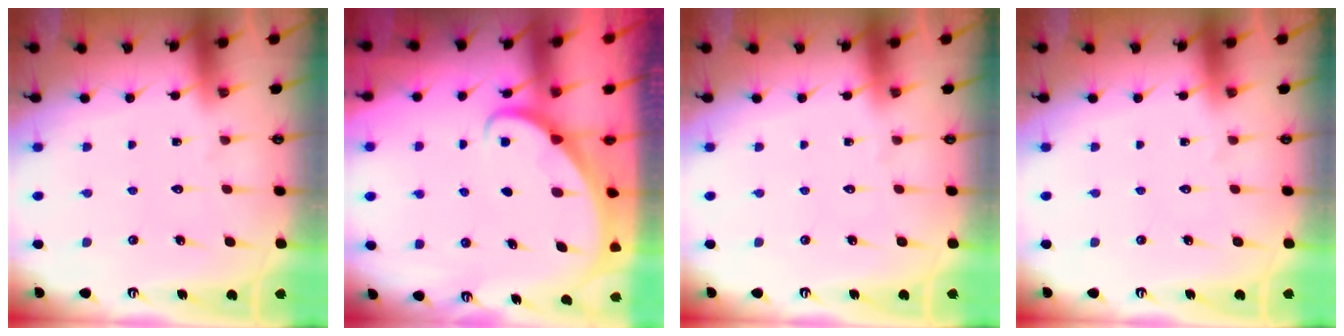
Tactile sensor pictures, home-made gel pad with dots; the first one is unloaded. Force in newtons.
{"total": 1.8, "press": 1.8, "slide": 0.2}
{"total": 0.0}
{"total": 0.0}